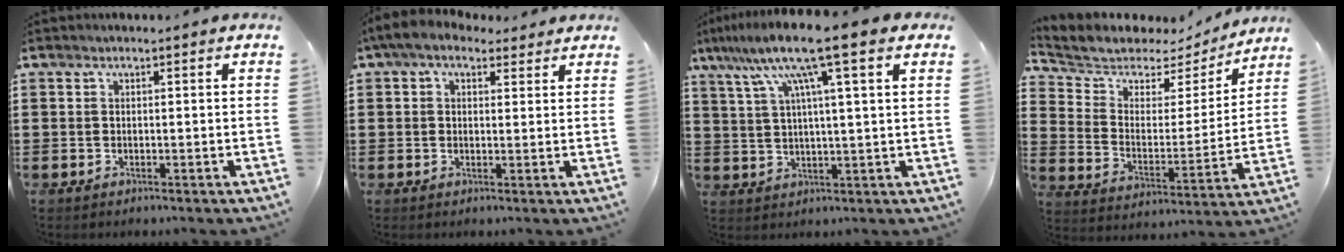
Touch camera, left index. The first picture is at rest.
{"total": 4.1, "force": [2.8, 1.9, 2.3], "torque": [-0.054, 0.000, 0.051]}
{"total": 11.2, "force": [6.5, 0.0, 9.1], "torque": [-0.193, -0.008, 0.108]}
{"total": 5.4, "force": [4.8, 2.4, 0.4], "torque": [-0.048, -0.035, 0.077]}